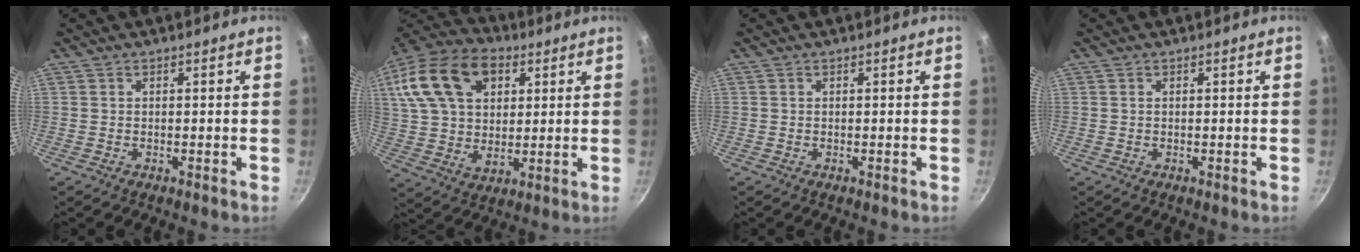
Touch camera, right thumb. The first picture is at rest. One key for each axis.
{"total": 22.2, "fx": 8.0, "fy": 14.8, "fz": 14.6, "tx": -0.257, "ty": 0.005, "tz": 0.138}
{"total": 0.0}
{"total": 0.0}